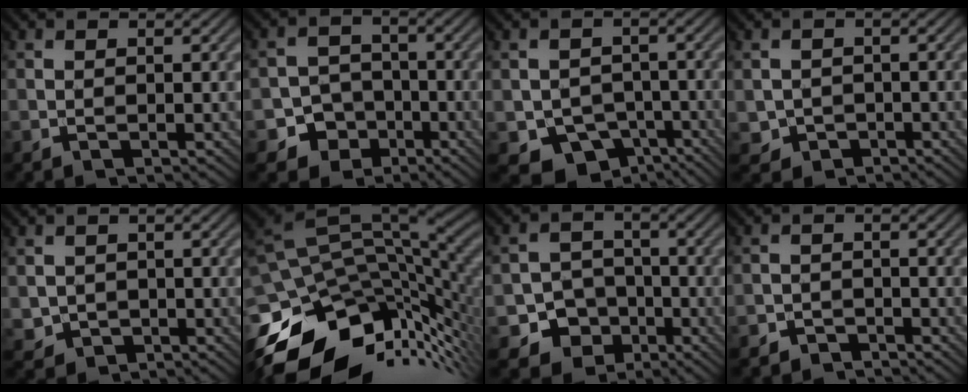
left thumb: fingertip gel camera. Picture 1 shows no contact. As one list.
[{"total": 5.4, "force": [-2.9, 4.4, 1.0], "torque": [-0.001, 0.001, -0.072]}, {"total": 6.6, "force": [-3.5, 5.1, 2.3], "torque": [-0.046, -0.021, -0.058]}, {"total": 2.0, "force": [-0.7, 1.9, 0.0], "torque": [-0.010, -0.008, -0.013]}, {"total": 1.6, "force": [-0.4, 1.6, 0.0], "torque": [-0.013, -0.008, -0.004]}, {"total": 16.3, "force": [-7.8, 8.3, 11.6], "torque": [-0.241, -0.018, -0.129]}, {"total": 6.3, "force": [-3.2, 5.2, 1.3], "torque": [-0.013, -0.003, -0.082]}, {"total": 2.1, "force": [-2.0, 0.5, -0.3], "torque": [0.007, 0.006, -0.040]}]